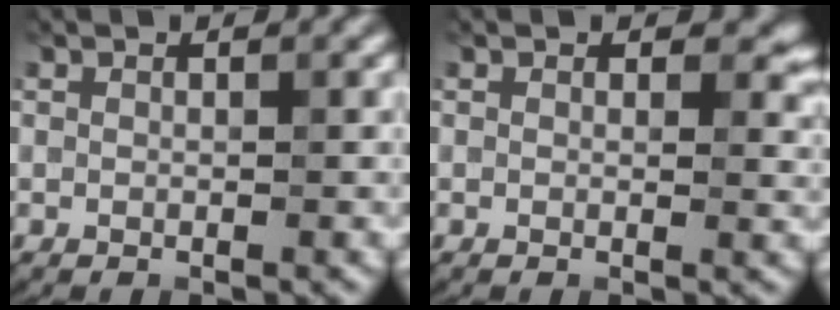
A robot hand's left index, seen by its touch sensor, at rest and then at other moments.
{"total": 2.2, "force": [0.9, 1.5, 1.4], "torque": [-0.017, -0.003, 0.007]}